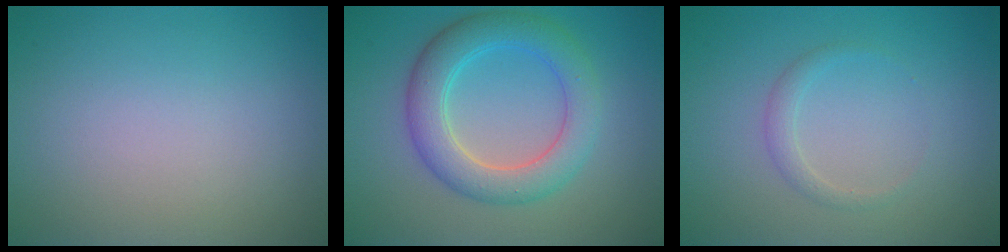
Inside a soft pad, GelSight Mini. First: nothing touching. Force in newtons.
{"total": 5.3, "press": 5.3, "slide": 0.2}
{"total": 1.2, "press": 1.2, "slide": 0.1}